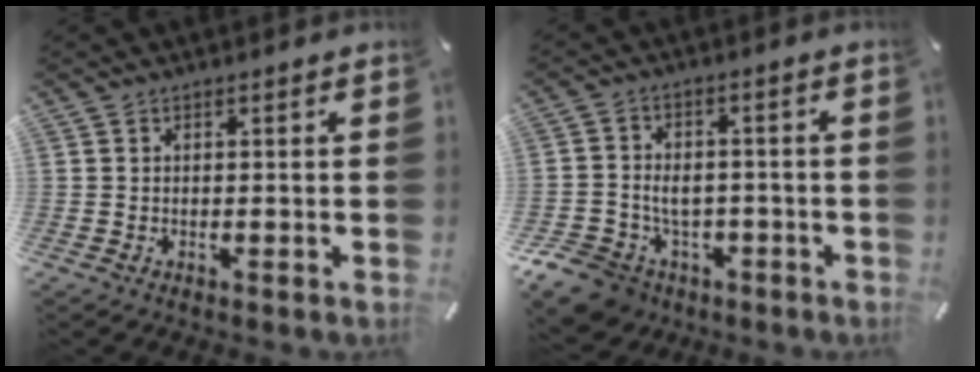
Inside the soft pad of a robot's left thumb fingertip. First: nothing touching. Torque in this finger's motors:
{"motor_torque": [0.84, 2.50, 0.34, 0.28, 0.10]}